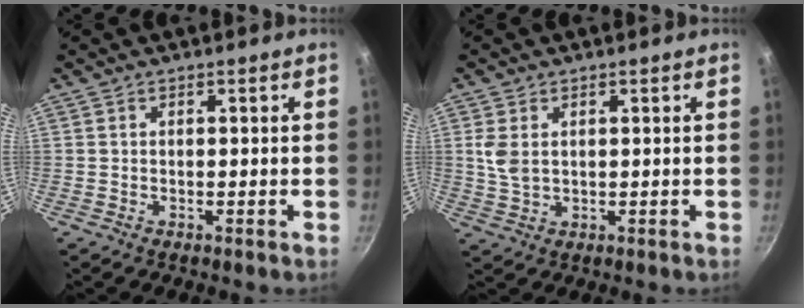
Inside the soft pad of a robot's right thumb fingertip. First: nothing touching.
{"total": 4.5, "force": [1.1, 2.9, 3.2], "torque": [-0.066, -0.004, 0.026]}